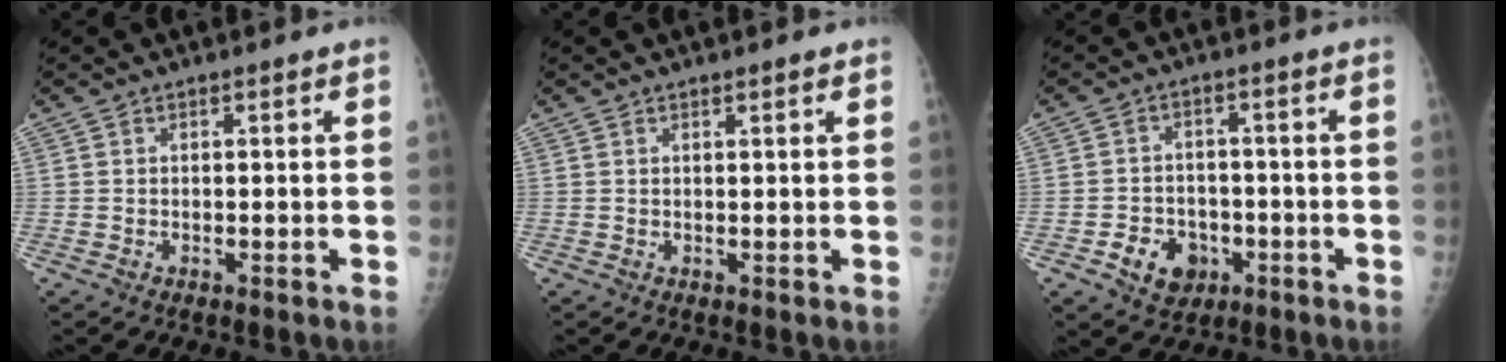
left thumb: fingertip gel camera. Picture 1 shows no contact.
{"total": 1.1, "force": [0.7, 0.1, 0.8], "torque": [-0.010, -0.002, 0.010]}
{"total": 7.2, "force": [-3.0, 5.6, 3.4], "torque": [-0.029, 0.022, -0.041]}